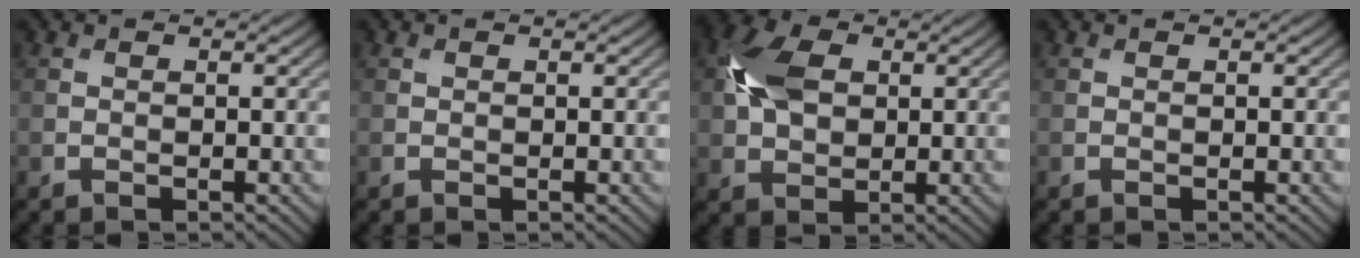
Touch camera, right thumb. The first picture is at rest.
{"total": 0.0}
{"total": 7.7, "force": [1.7, 5.3, 5.3], "torque": [-0.136, 0.016, 0.027]}
{"total": 0.0}